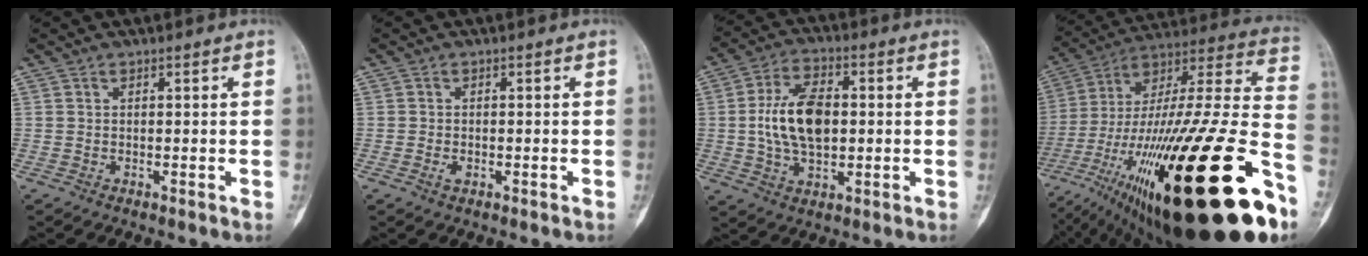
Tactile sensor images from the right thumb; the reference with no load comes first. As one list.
[{"total": 1.2, "force": [-0.4, 0.7, 0.8], "torque": [-0.015, 0.002, -0.009]}, {"total": 12.6, "force": [0.4, 7.2, 10.4], "torque": [-0.184, 0.009, 0.008]}, {"total": 45.9, "force": [-20.5, 11.0, 39.6], "torque": [-0.626, 0.029, -0.340]}]